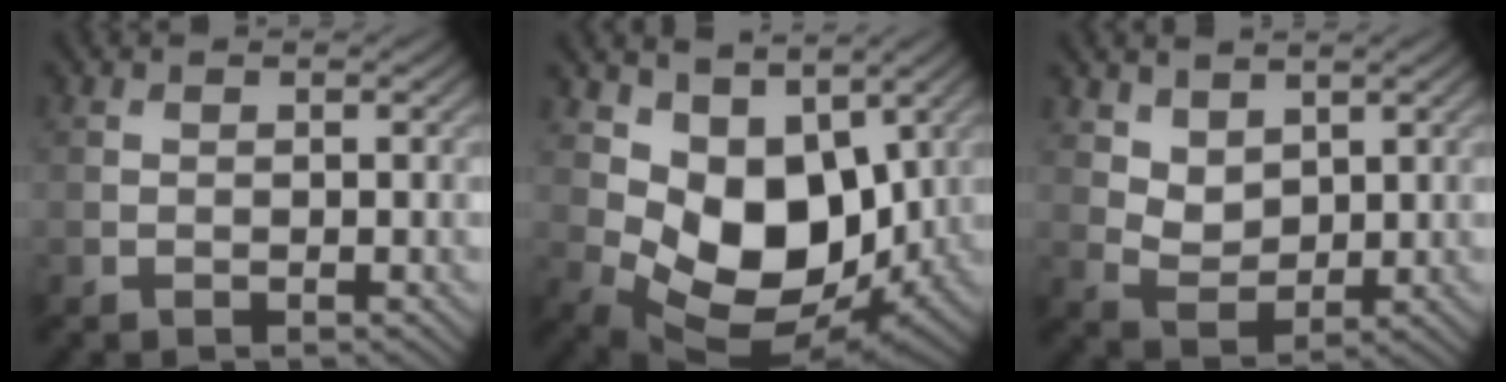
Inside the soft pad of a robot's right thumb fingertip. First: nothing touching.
{"total": 10.8, "force": [2.8, 7.0, 7.7], "torque": [-0.161, -0.025, 0.058]}
{"total": 4.2, "force": [2.6, 2.6, 2.0], "torque": [-0.055, -0.014, 0.052]}